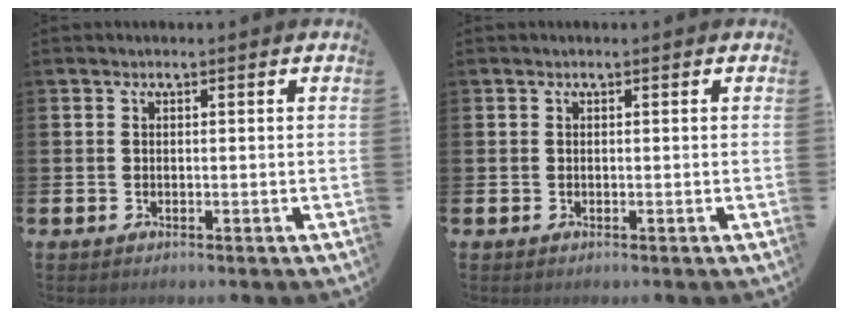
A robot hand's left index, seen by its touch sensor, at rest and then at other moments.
{"total": 0.0}